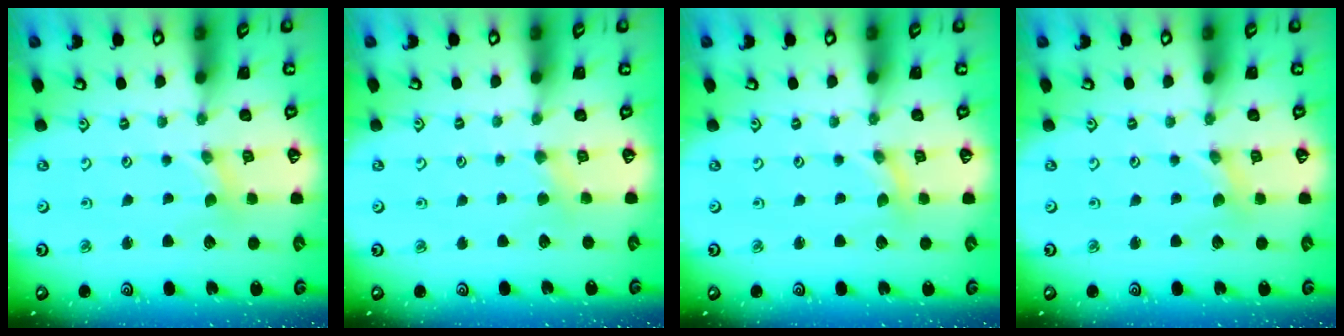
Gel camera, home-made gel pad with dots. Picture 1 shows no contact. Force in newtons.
{"total": 3.0, "press": 3.0, "slide": 0.5}
{"total": 0.0}
{"total": 0.0}